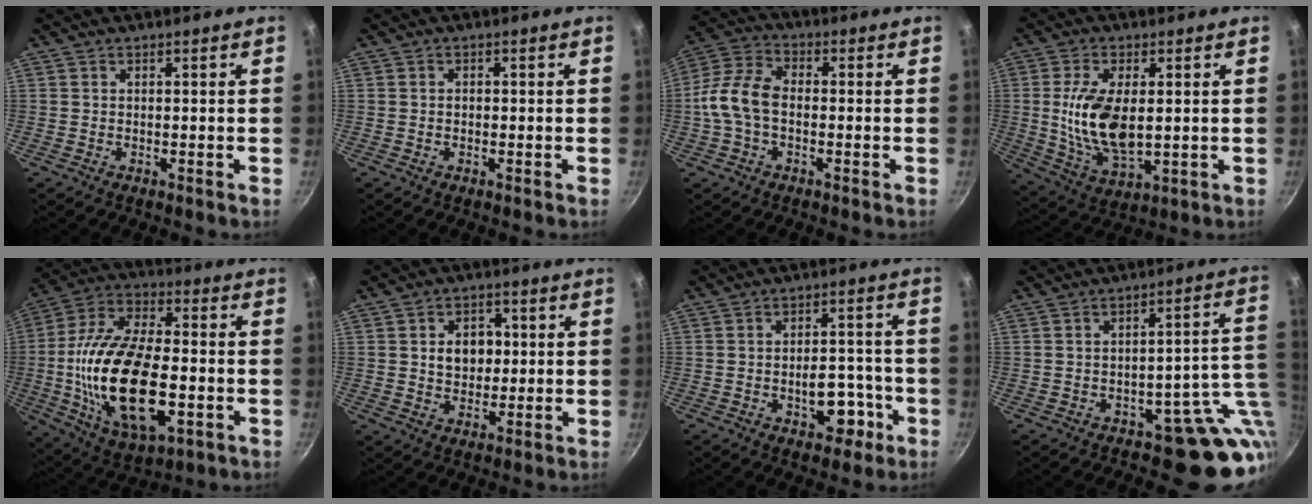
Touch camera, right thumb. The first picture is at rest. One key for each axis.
{"total": 0.7, "fx": -0.2, "fy": 0.6, "fz": 0.3, "tx": -0.005, "ty": 0.004, "tz": -0.003}
{"total": 9.5, "fx": -1.3, "fy": 6.1, "fz": 7.3, "tx": -0.138, "ty": 0.033, "tz": -0.041}
{"total": 13.4, "fx": 0.9, "fy": 6.8, "fz": 11.5, "tx": -0.214, "ty": -0.011, "tz": 0.024}
{"total": 25.2, "fx": -4.1, "fy": 12.5, "fz": 21.5, "tx": -0.405, "ty": 0.019, "tz": -0.069}
{"total": 7.0, "fx": 0.9, "fy": 5.4, "fz": 4.4, "tx": -0.039, "ty": 0.003, "tz": 0.011}
{"total": 8.3, "fx": -3.3, "fy": 4.9, "fz": 5.8, "tx": -0.044, "ty": 0.027, "tz": -0.039}
{"total": 10.6, "fx": -2.2, "fy": 6.6, "fz": 8.0, "tx": -0.032, "ty": 0.027, "tz": -0.026}